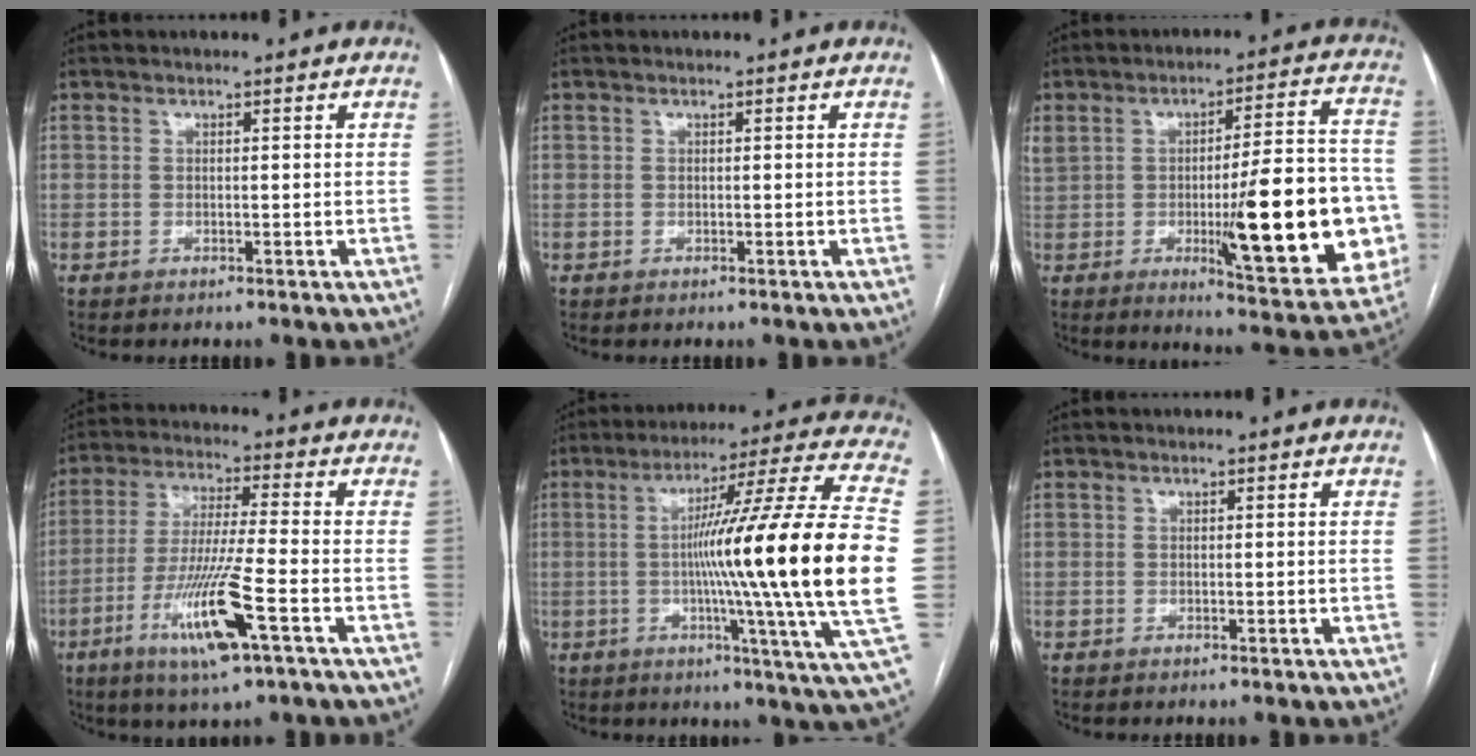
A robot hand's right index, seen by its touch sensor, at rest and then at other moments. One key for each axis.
{"total": 0.0}
{"total": 24.0, "fx": -3.2, "fy": 6.3, "fz": 23.0, "tx": -0.301, "ty": 0.017, "tz": -0.020}
{"total": 12.6, "fx": -5.4, "fy": 0.1, "fz": 11.4, "tx": -0.231, "ty": -0.021, "tz": -0.096}
{"total": 26.2, "fx": -1.1, "fy": -1.8, "fz": 26.1, "tx": -0.334, "ty": -0.005, "tz": -0.035}
{"total": 0.0}